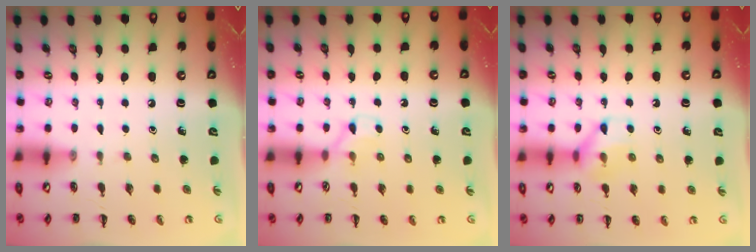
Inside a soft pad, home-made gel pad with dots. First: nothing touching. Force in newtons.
{"total": 3.4, "press": 3.1, "slide": 1.3}
{"total": 8.7, "press": 8.7, "slide": 0.5}